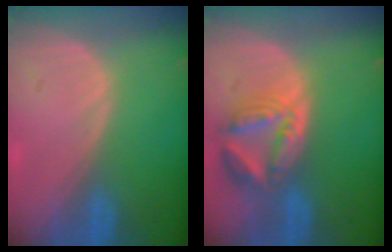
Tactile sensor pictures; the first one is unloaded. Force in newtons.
{"total": 8.0, "press": 7.1, "slide": 3.7}